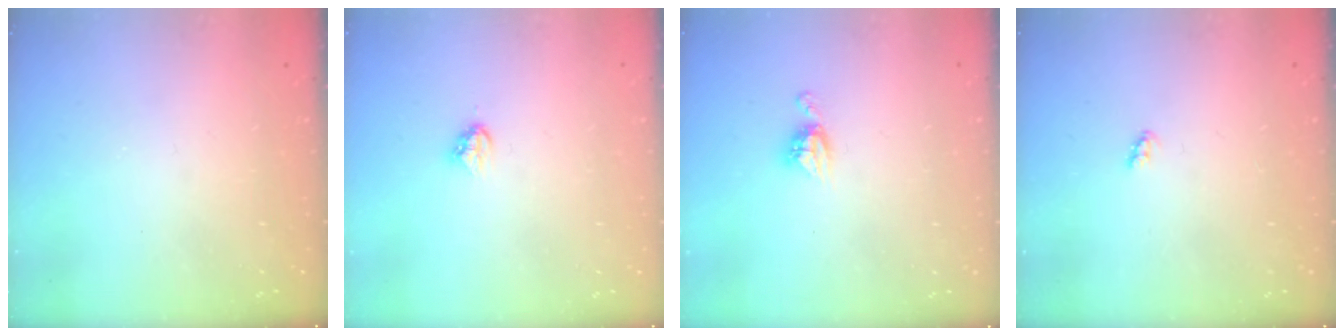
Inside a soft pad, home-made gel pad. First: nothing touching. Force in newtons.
{"total": 3.6, "press": 3.5, "slide": 0.6}
{"total": 5.8, "press": 5.8, "slide": 0.4}
{"total": 2.4, "press": 2.4, "slide": 0.3}